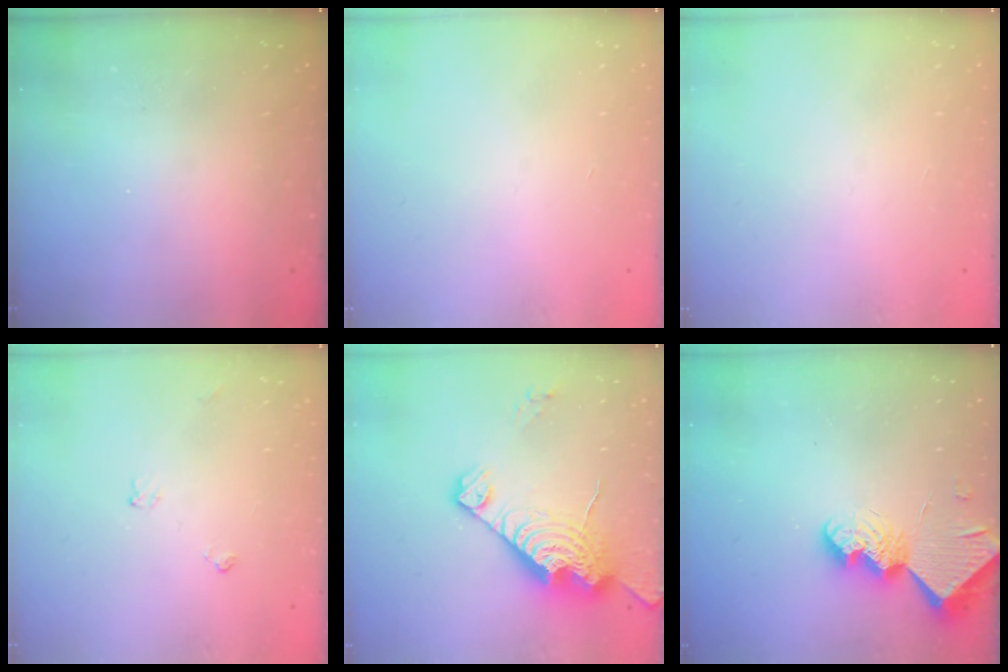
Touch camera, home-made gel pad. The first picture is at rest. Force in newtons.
{"total": 0.0}
{"total": 0.0}
{"total": 4.0, "press": 3.9, "slide": 0.6}
{"total": 16.8, "press": 16.7, "slide": 1.4}
{"total": 10.5, "press": 10.4, "slide": 0.8}